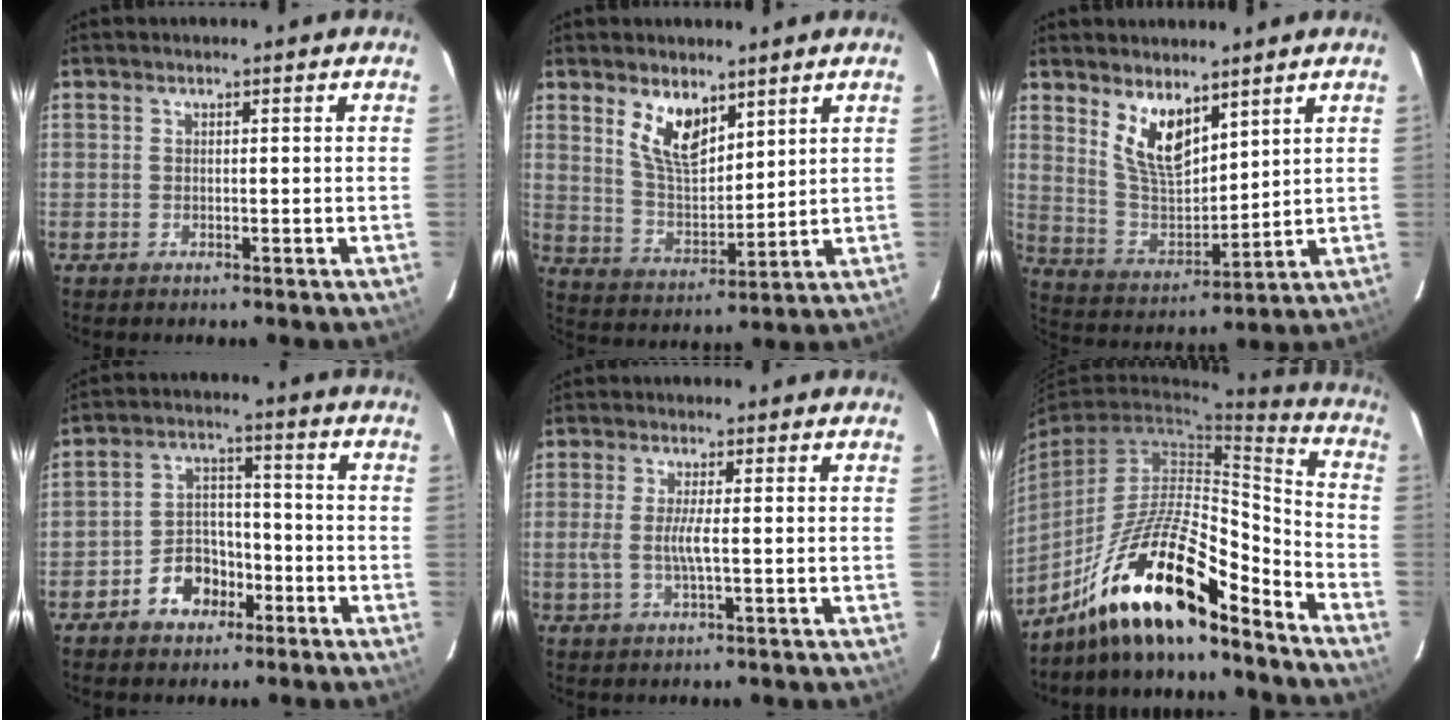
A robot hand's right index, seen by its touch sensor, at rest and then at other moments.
{"total": 9.0, "force": [5.4, 4.2, 5.8], "torque": [-0.104, 0.002, 0.113]}
{"total": 9.9, "force": [6.3, 4.2, 6.4], "torque": [-0.119, -0.008, 0.134]}
{"total": 7.8, "force": [-4.5, 5.6, 3.1], "torque": [-0.062, 0.027, -0.064]}
{"total": 3.7, "force": [-0.4, 0.1, 3.7], "torque": [-0.076, -0.002, -0.009]}
{"total": 18.0, "force": [-13.4, 4.0, 11.4], "torque": [-0.210, 0.000, -0.241]}